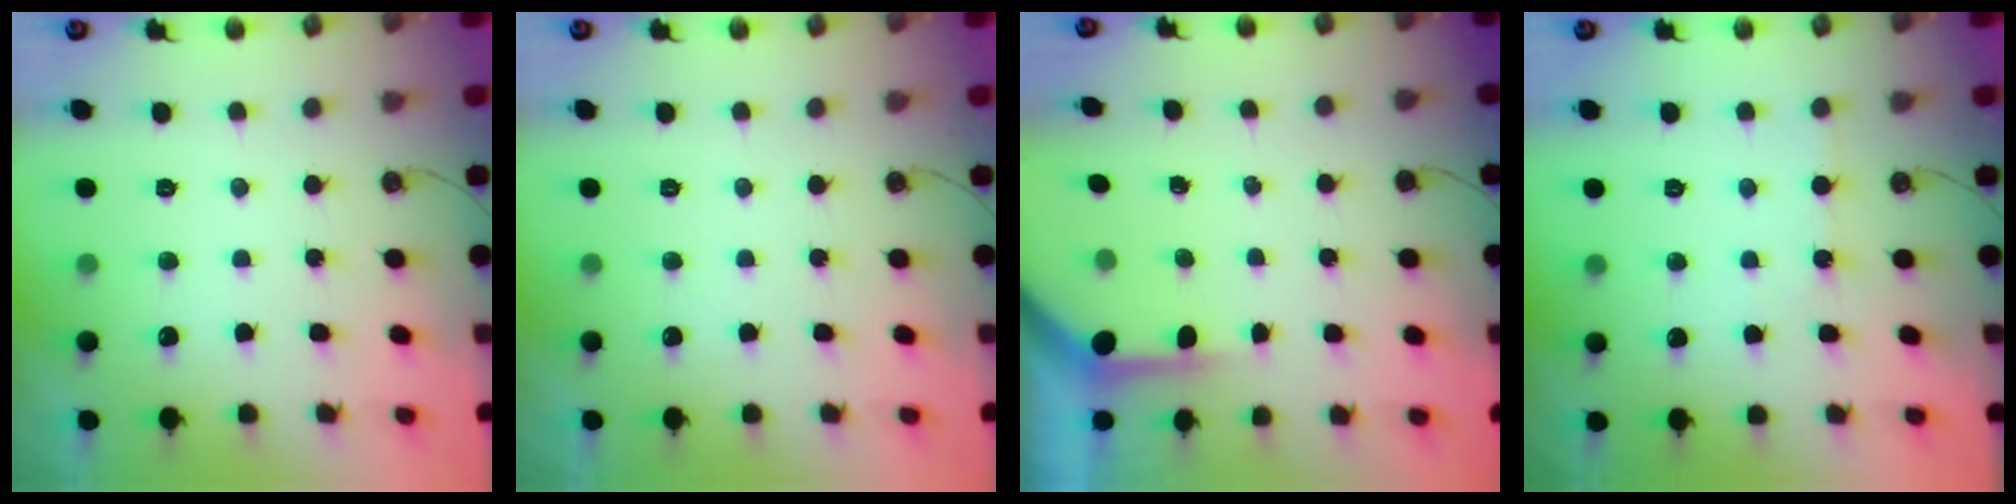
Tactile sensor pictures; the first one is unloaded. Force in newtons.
{"total": 0.0}
{"total": 3.7, "press": 3.7, "slide": 0.4}
{"total": 2.7, "press": 2.7, "slide": 0.4}